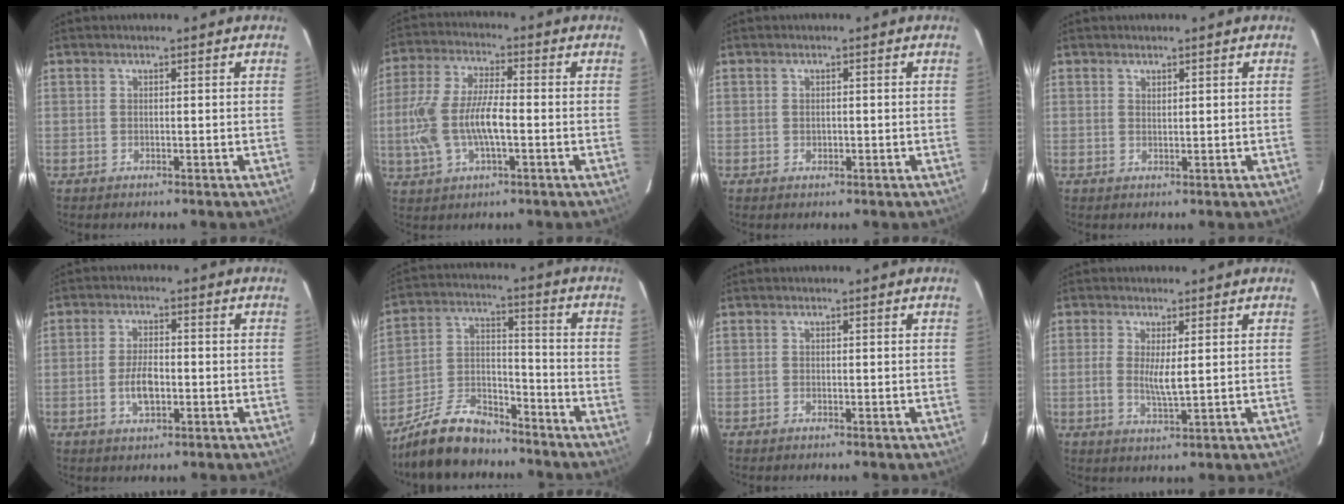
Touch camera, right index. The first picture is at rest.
{"total": 12.5, "force": [-2.2, 4.9, 11.3], "torque": [-0.244, 0.003, -0.041]}
{"total": 0.9, "force": [-0.2, 0.8, 0.4], "torque": [-0.004, 0.000, -0.002]}
{"total": 0.7, "force": [0.6, 0.3, 0.2], "torque": [-0.003, 0.001, 0.012]}
{"total": 5.4, "force": [-1.4, 2.5, 4.5], "torque": [-0.091, 0.001, -0.024]}
{"total": 13.4, "force": [-10.7, 5.6, 5.7], "torque": [-0.132, 0.019, -0.188]}
{"total": 0.0}
{"total": 4.2, "force": [0.4, 0.9, 4.1], "torque": [-0.082, -0.006, 0.005]}